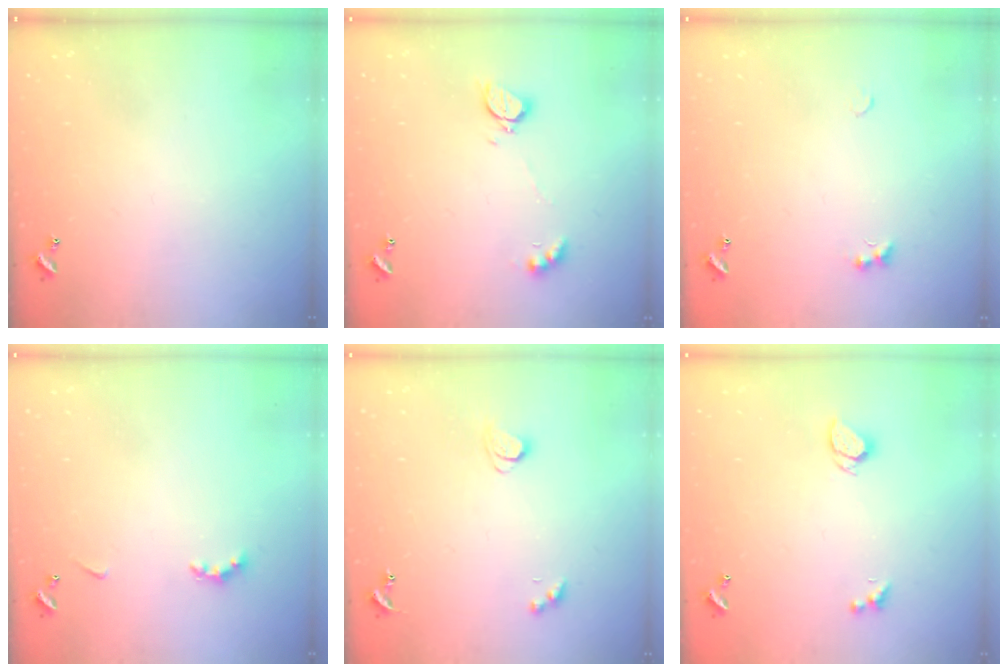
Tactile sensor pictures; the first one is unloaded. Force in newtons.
{"total": 2.3, "press": 2.3, "slide": 0.5}
{"total": 1.8, "press": 1.7, "slide": 0.4}
{"total": 2.9, "press": 2.8, "slide": 0.6}
{"total": 1.7, "press": 1.7, "slide": 0.3}
{"total": 2.4, "press": 2.3, "slide": 0.6}